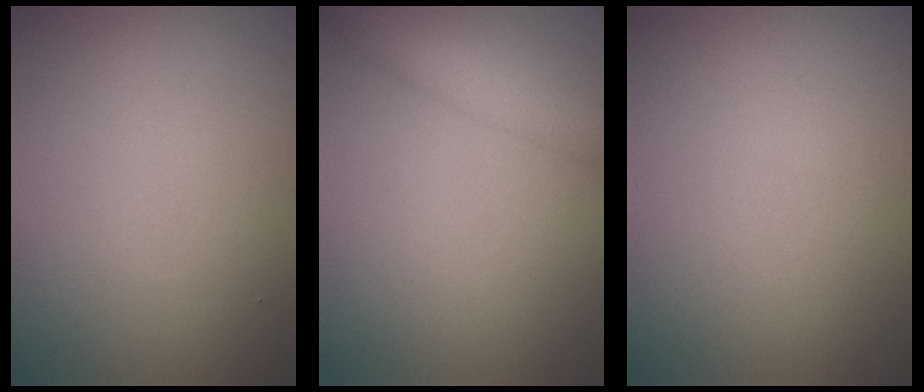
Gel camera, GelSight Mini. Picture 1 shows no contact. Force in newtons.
{"total": 3.2, "press": 3.1, "slide": 0.3}
{"total": 0.0}